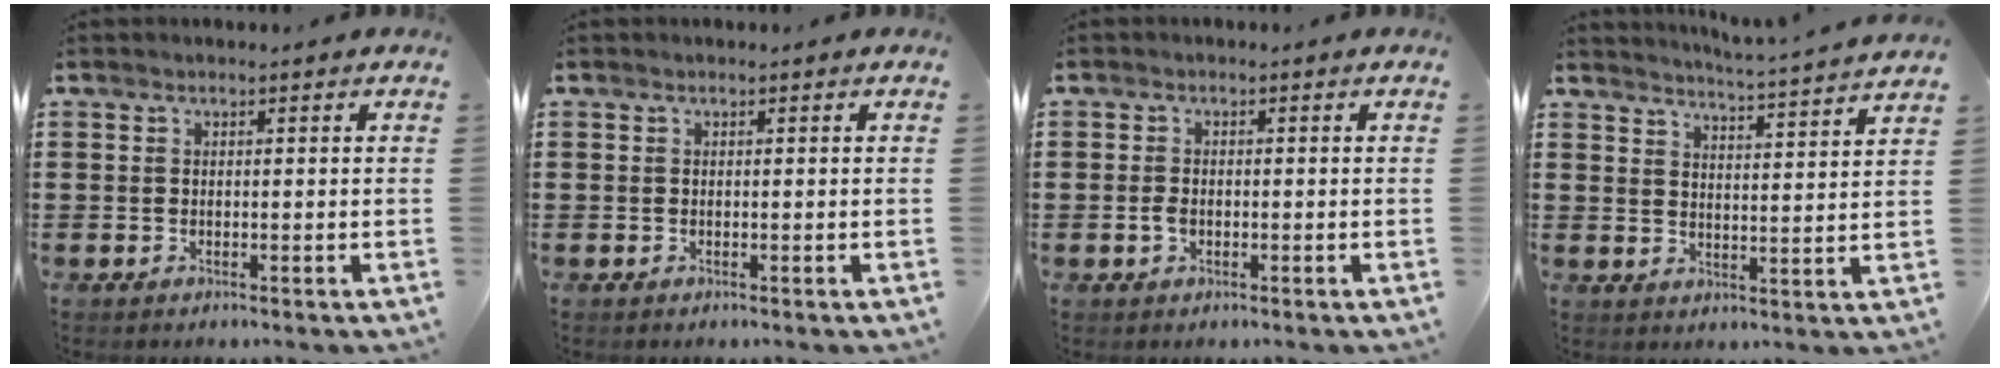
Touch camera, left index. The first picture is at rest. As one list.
[{"total": 0.0}, {"total": 1.6, "force": [-0.4, 1.0, 1.2], "torque": [-0.032, -0.001, -0.010]}, {"total": 4.1, "force": [3.9, -1.0, 0.6], "torque": [-0.029, -0.031, 0.064]}]